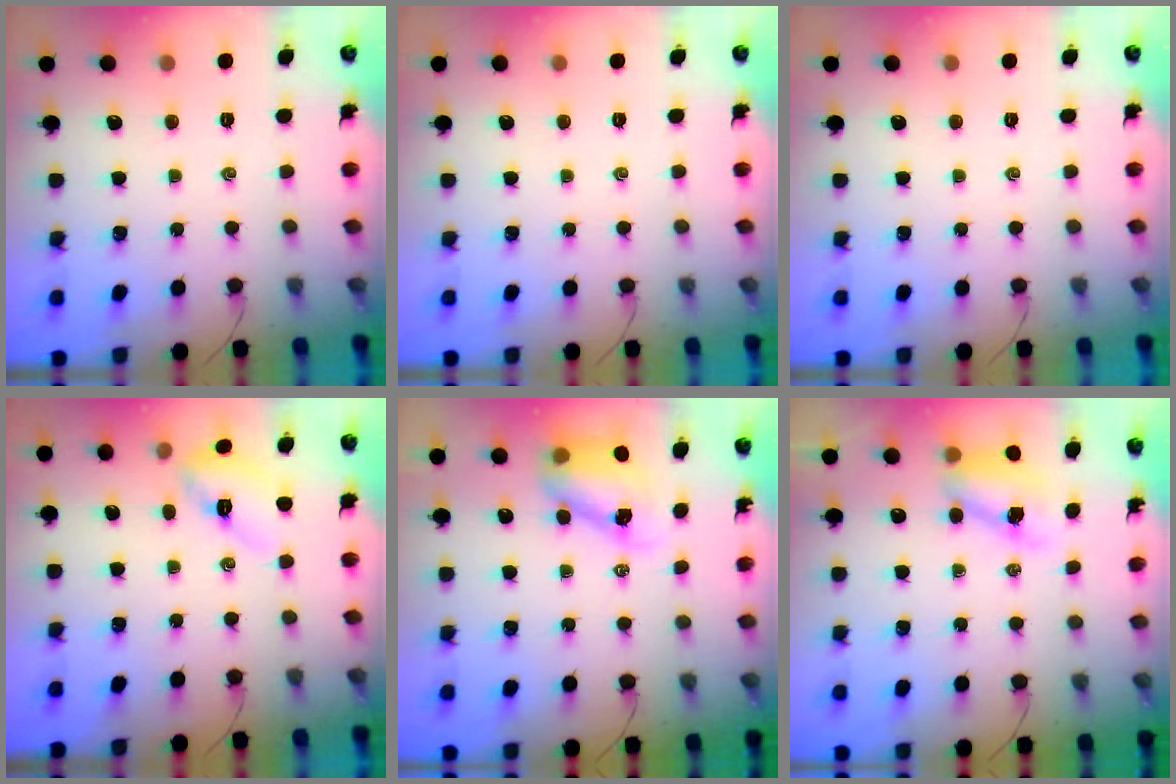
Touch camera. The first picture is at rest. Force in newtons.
{"total": 0.0}
{"total": 0.0}
{"total": 7.8, "press": 7.7, "slide": 0.3}
{"total": 8.6, "press": 8.4, "slide": 2.0}
{"total": 8.6, "press": 8.4, "slide": 1.5}